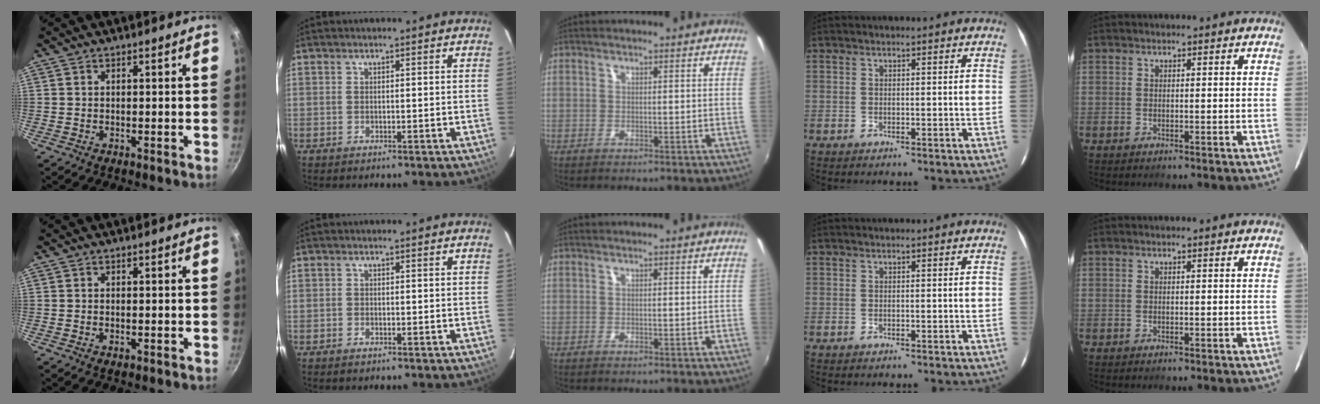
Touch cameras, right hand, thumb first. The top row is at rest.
{"thumb": {"total": 0.8, "force": [-0.2, 0.4, 0.6], "torque": [-0.011, 0.000, -0.003]}, "index": {"total": 0.8, "force": [-0.7, 0.3, 0.1], "torque": [-0.002, -0.001, -0.015]}}